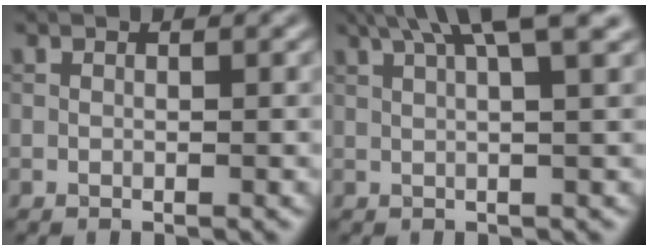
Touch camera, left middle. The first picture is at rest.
{"total": 6.5, "force": [3.6, 1.3, 5.3], "torque": [-0.065, 0.023, 0.042]}